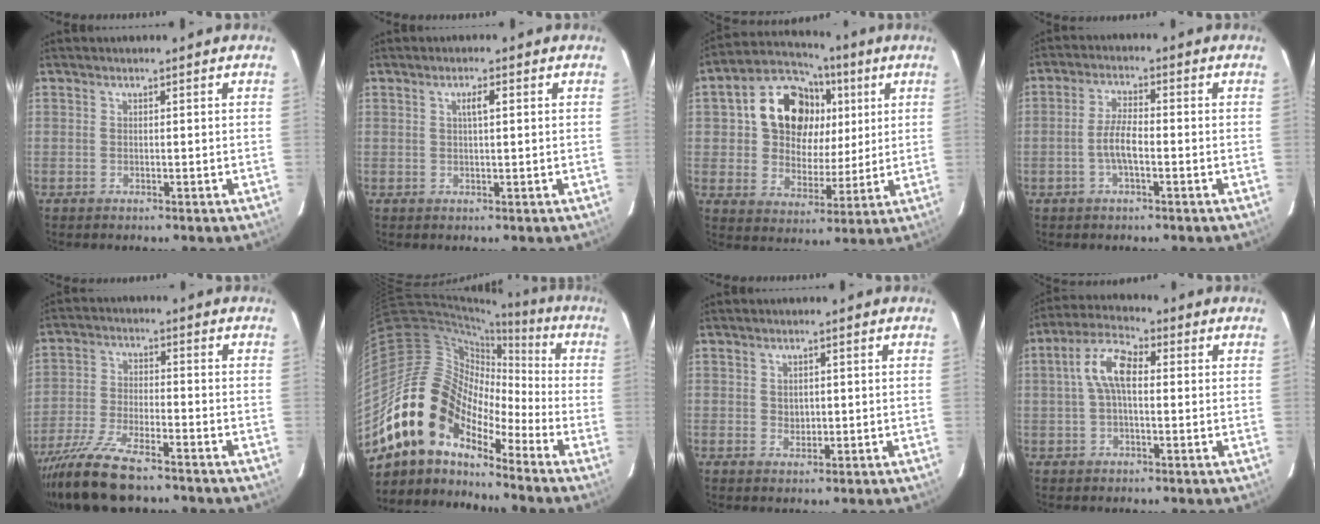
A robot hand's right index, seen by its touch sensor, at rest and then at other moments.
{"total": 2.0, "force": [0.7, 0.4, 1.8], "torque": [-0.033, 0.005, 0.011]}
{"total": 16.5, "force": [5.2, 12.8, 9.0], "torque": [-0.203, 0.050, 0.093]}
{"total": 4.8, "force": [-1.5, 1.4, 4.3], "torque": [-0.088, 0.004, -0.029]}
{"total": 13.3, "force": [-10.7, 3.3, 7.2], "torque": [-0.161, -0.033, -0.198]}
{"total": 15.4, "force": [-10.9, 8.1, 7.2], "torque": [-0.128, 0.012, -0.220]}
{"total": 1.8, "force": [0.3, 1.6, 0.7], "torque": [-0.006, 0.001, 0.008]}
{"total": 7.6, "force": [0.7, 3.5, 6.7], "torque": [-0.140, 0.024, 0.010]}